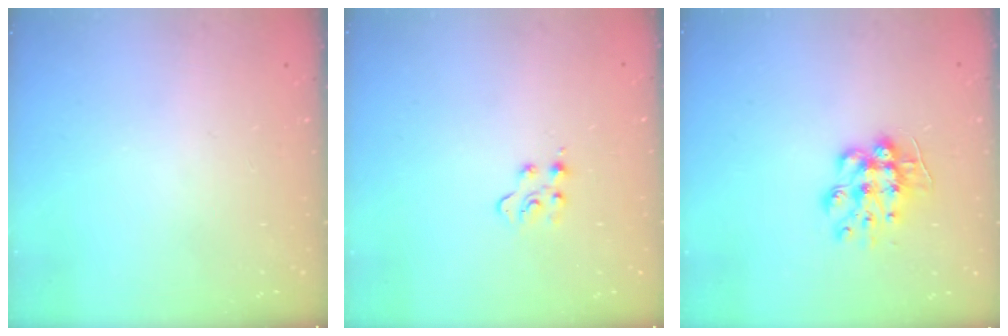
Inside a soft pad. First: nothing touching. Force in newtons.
{"total": 4.0, "press": 4.0, "slide": 0.4}
{"total": 9.9, "press": 9.9, "slide": 0.3}